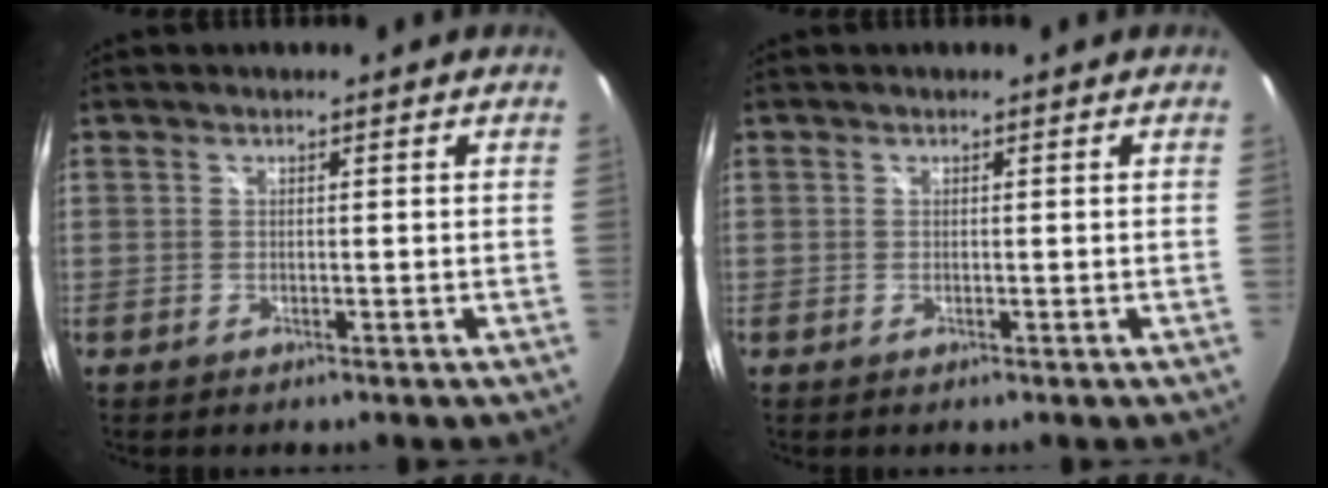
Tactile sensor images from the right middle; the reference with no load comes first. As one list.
[{"total": 0.0}]